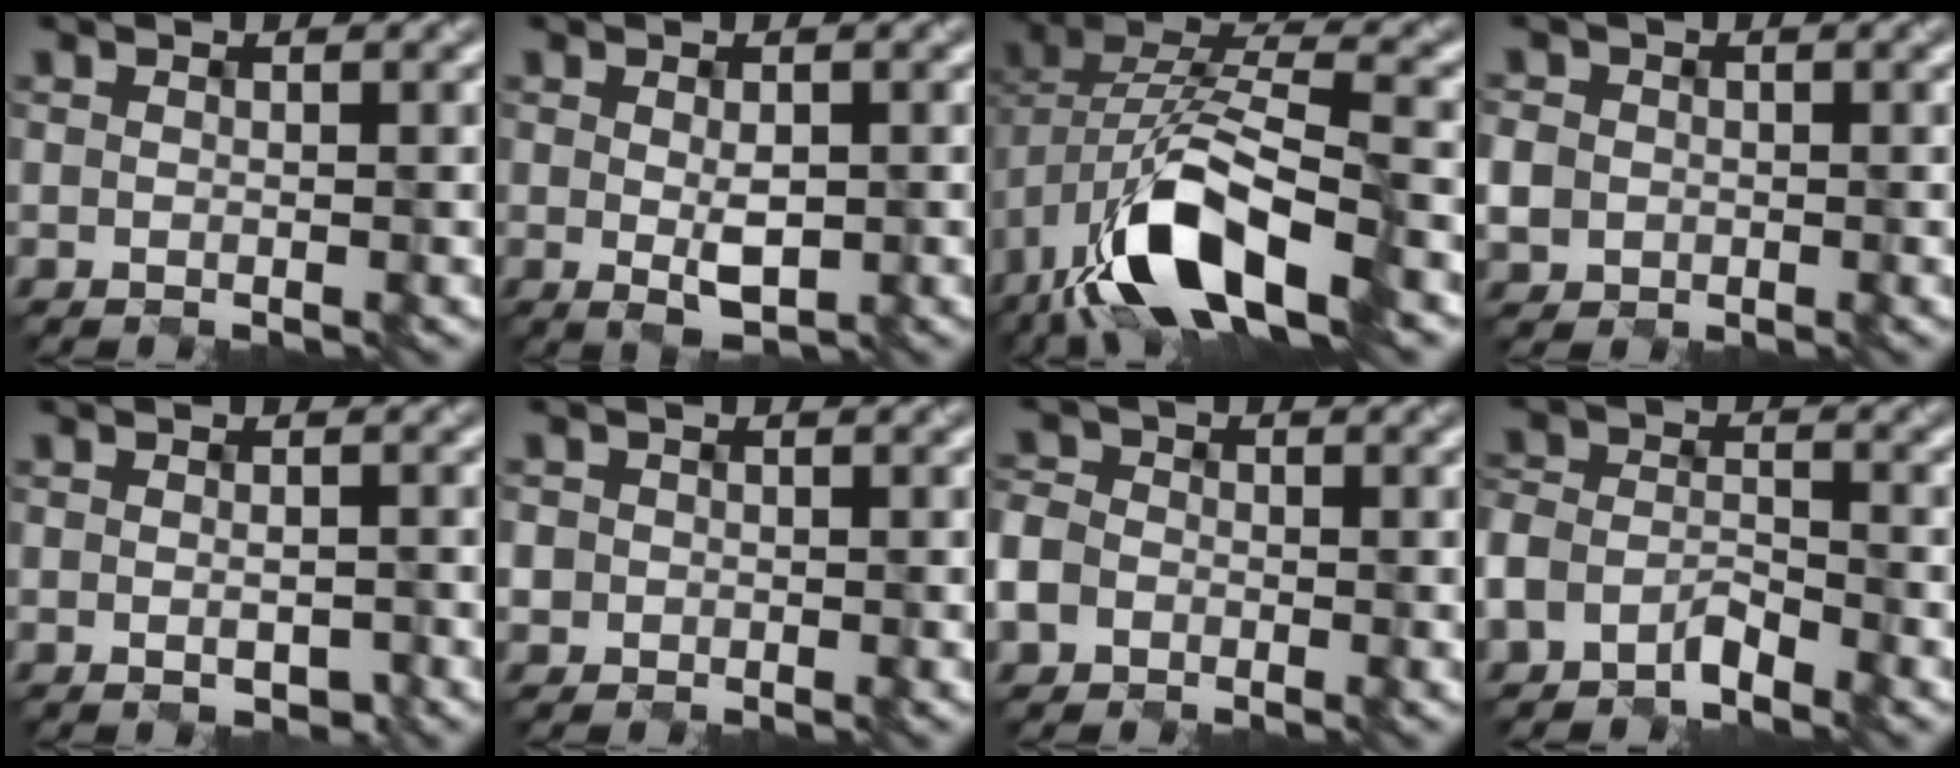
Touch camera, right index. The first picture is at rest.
{"total": 2.0, "force": [-0.2, 0.9, 1.8], "torque": [-0.034, -0.004, 0.004]}
{"total": 11.5, "force": [-5.9, 4.3, 8.9], "torque": [-0.167, 0.006, -0.111]}
{"total": 2.7, "force": [-0.4, 2.6, 0.7], "torque": [-0.023, -0.002, -0.003]}
{"total": 1.4, "force": [-0.5, 0.6, 1.1], "torque": [-0.019, -0.004, -0.001]}
{"total": 1.1, "force": [-0.2, 1.1, -0.1], "torque": [0.001, -0.003, 0.000]}
{"total": 3.8, "force": [-1.3, 3.2, 1.4], "torque": [-0.023, -0.002, -0.032]}
{"total": 3.2, "force": [-2.4, 1.8, 1.2], "torque": [-0.026, 0.002, -0.053]}